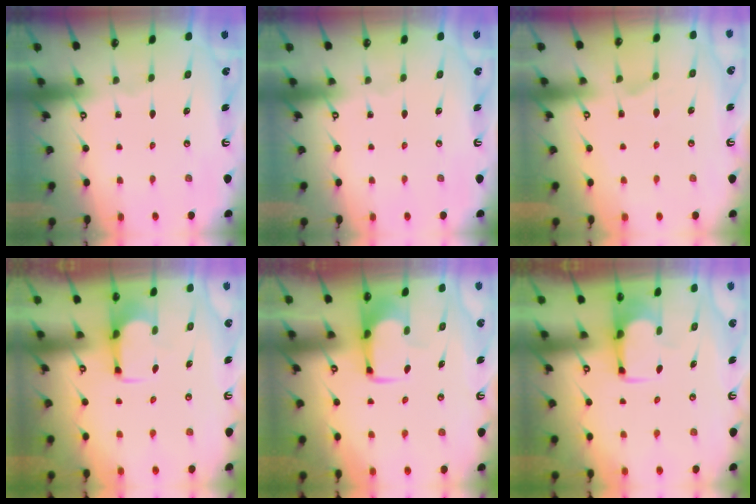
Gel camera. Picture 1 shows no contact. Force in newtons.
{"total": 0.0}
{"total": 2.2, "press": 1.9, "slide": 1.2}
{"total": 2.8, "press": 2.7, "slide": 0.9}
{"total": 1.9, "press": 1.9, "slide": 0.4}
{"total": 1.7, "press": 1.5, "slide": 0.9}